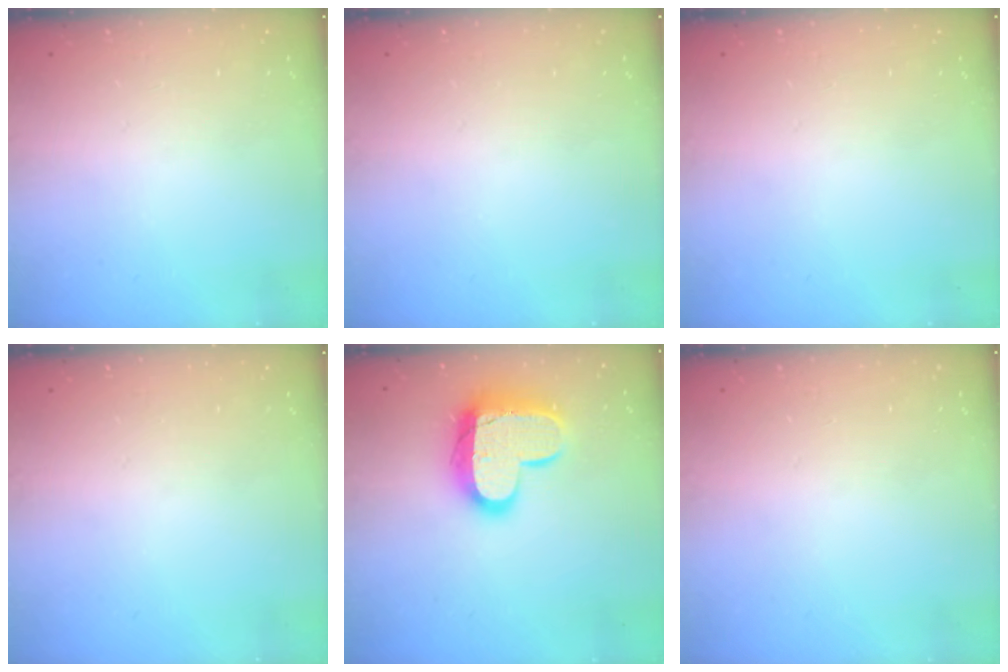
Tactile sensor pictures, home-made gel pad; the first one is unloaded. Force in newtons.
{"total": 0.0}
{"total": 0.0}
{"total": 0.0}
{"total": 16.7, "press": 16.6, "slide": 1.3}
{"total": 0.5, "press": 0.5, "slide": 0.1}